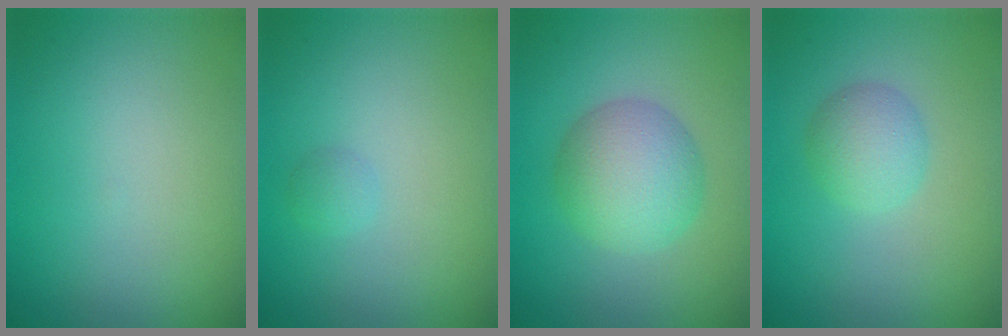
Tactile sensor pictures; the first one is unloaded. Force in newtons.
{"total": 0.8, "press": 0.8, "slide": 0.0}
{"total": 5.6, "press": 5.6, "slide": 0.1}
{"total": 2.7, "press": 2.7, "slide": 0.1}